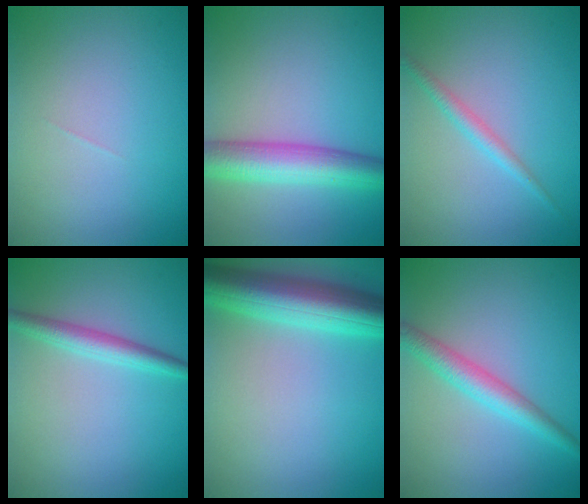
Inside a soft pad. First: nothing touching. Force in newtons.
{"total": 6.5, "press": 6.5, "slide": 0.4}
{"total": 1.7, "press": 1.7, "slide": 0.0}
{"total": 2.7, "press": 2.7, "slide": 0.1}
{"total": 8.0, "press": 8.0, "slide": 0.4}
{"total": 3.4, "press": 3.4, "slide": 0.1}